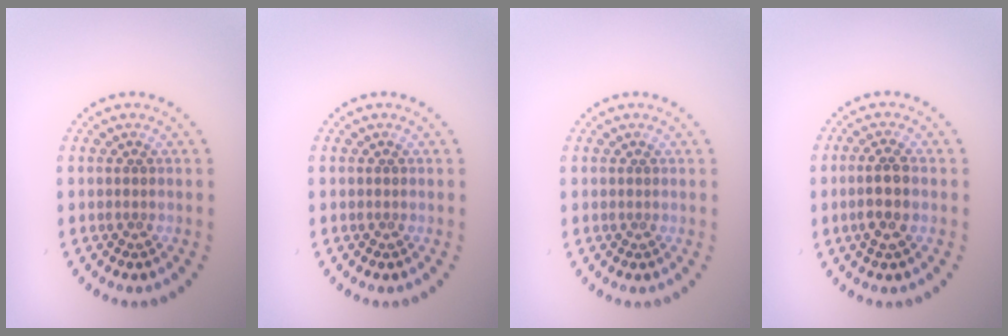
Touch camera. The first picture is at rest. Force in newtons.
{"total": 0.0}
{"total": 0.0}
{"total": 2.7, "press": 2.5, "slide": 1.1}